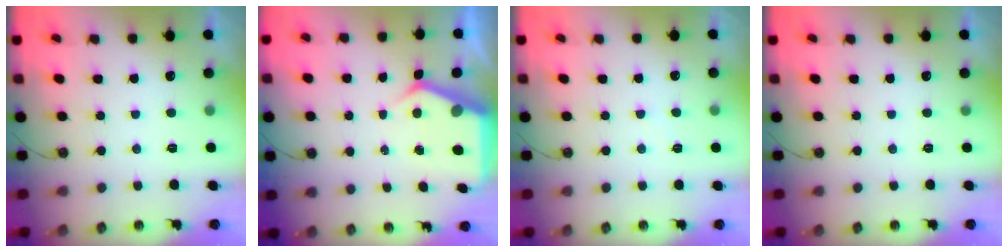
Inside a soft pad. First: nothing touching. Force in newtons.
{"total": 5.6, "press": 5.6, "slide": 0.6}
{"total": 2.3, "press": 2.2, "slide": 0.4}
{"total": 0.0}